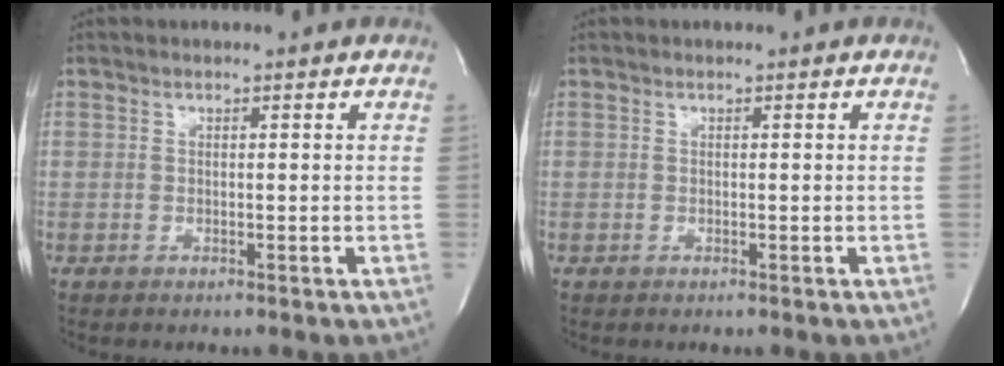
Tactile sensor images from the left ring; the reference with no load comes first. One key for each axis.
{"total": 0.0}